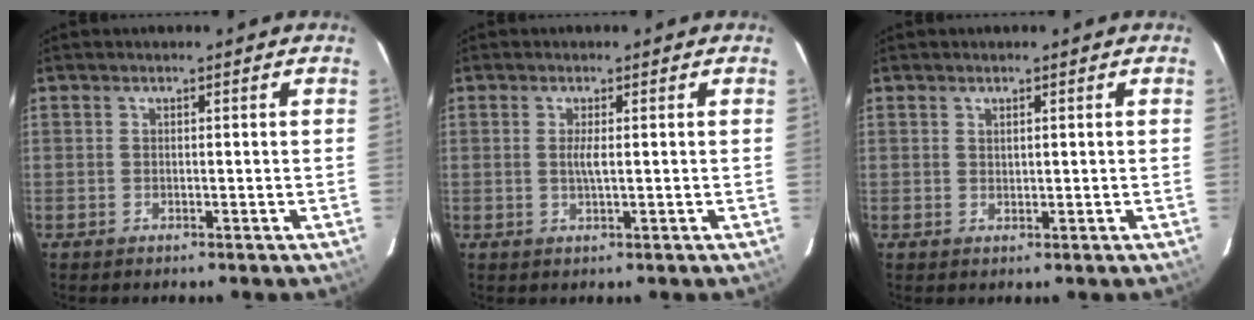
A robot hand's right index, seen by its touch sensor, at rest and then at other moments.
{"total": 1.9, "force": [0.2, 0.2, 1.9], "torque": [-0.037, -0.003, 0.002]}
{"total": 0.9, "force": [0.6, 0.4, 0.6], "torque": [-0.009, 0.002, 0.012]}